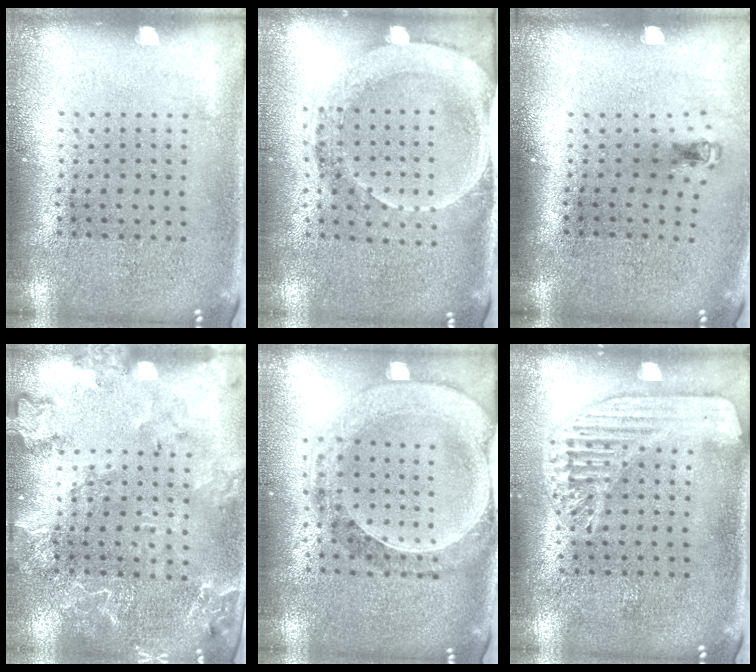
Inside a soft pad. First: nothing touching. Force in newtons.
{"total": 1.8, "press": 1.6, "slide": 0.7}
{"total": 0.6, "press": 0.3, "slide": 0.5}
{"total": 2.2, "press": 2.1, "slide": 0.5}
{"total": 1.5, "press": 1.4, "slide": 0.3}
{"total": 1.6, "press": 1.6, "slide": 0.4}